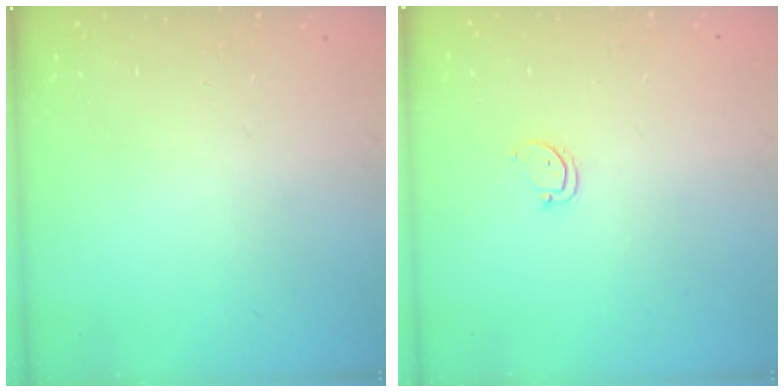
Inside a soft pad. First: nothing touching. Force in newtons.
{"total": 2.5, "press": 2.5, "slide": 0.3}